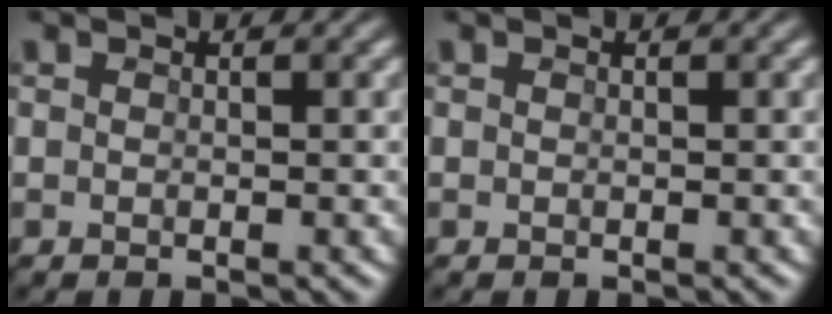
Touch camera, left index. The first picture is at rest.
{"total": 0.0}